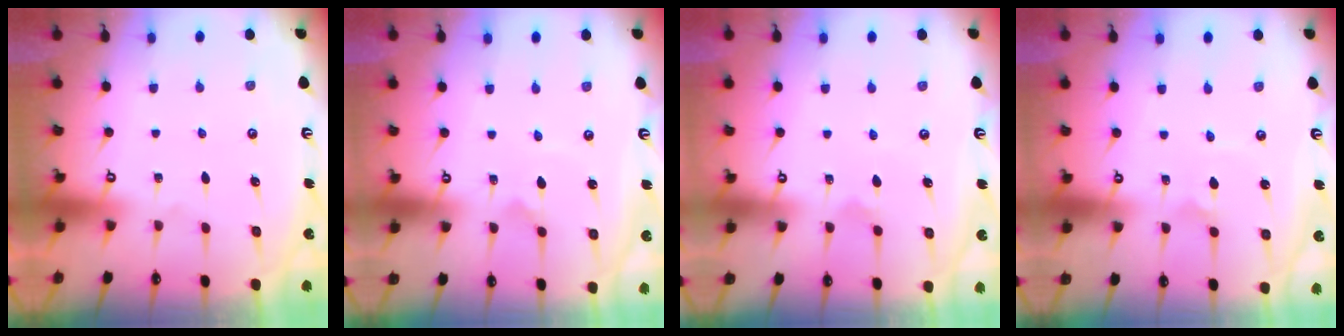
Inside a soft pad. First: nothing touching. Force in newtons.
{"total": 2.9, "press": 2.9, "slide": 0.1}
{"total": 3.8, "press": 3.8, "slide": 0.4}
{"total": 1.4, "press": 1.4, "slide": 0.1}